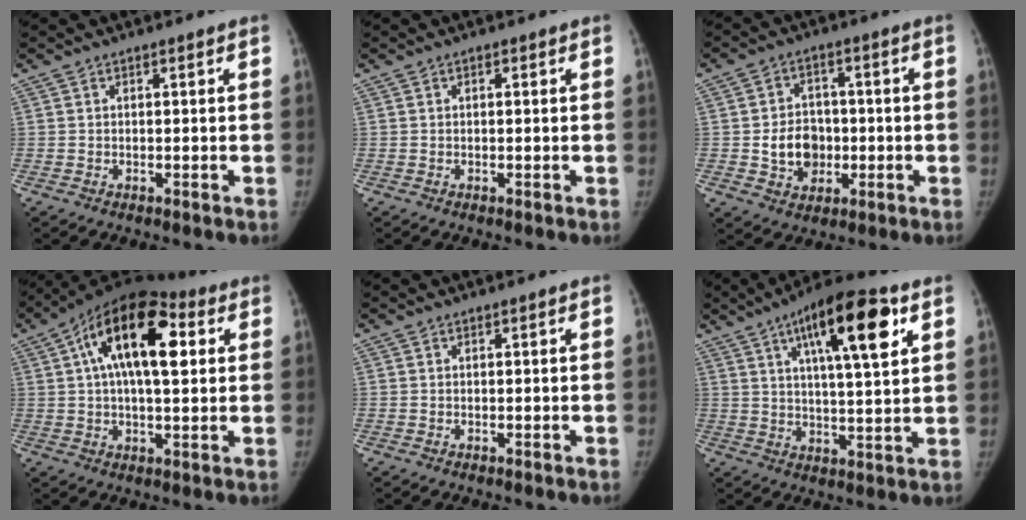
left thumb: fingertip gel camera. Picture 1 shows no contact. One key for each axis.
{"total": 0.5, "fx": 0.1, "fy": 0.3, "fz": 0.5, "tx": -0.009, "ty": 0.001, "tz": 0.001}
{"total": 8.7, "fx": -1.2, "fy": 7.2, "fz": 4.7, "tx": -0.043, "ty": 0.013, "tz": -0.014}
{"total": 18.8, "fx": 5.2, "fy": 8.7, "fz": 15.8, "tx": -0.246, "ty": 0.016, "tz": 0.071}
{"total": 0.0}
{"total": 16.8, "fx": 7.4, "fy": 4.5, "fz": 14.4, "tx": -0.208, "ty": -0.015, "tz": 0.113}